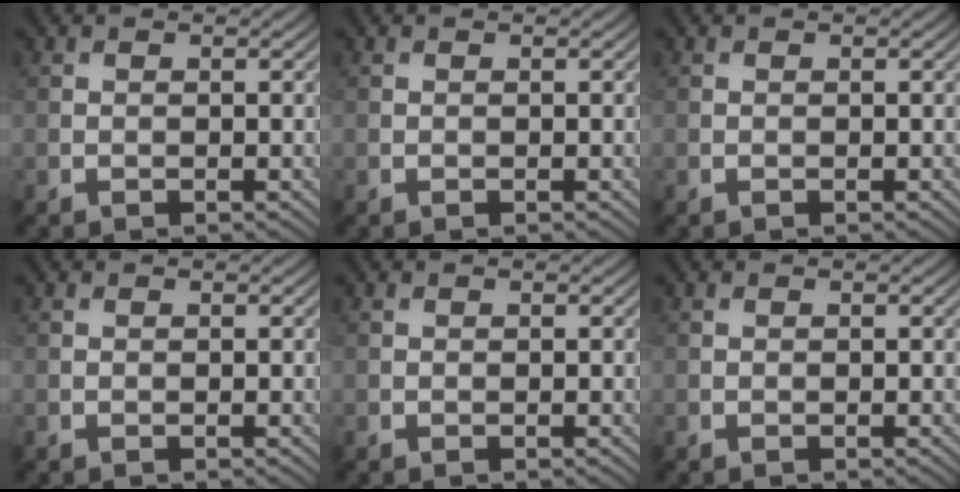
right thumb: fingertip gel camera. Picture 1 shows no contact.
{"total": 0.0}
{"total": 0.0}
{"total": 0.0}
{"total": 0.0}
{"total": 0.0}